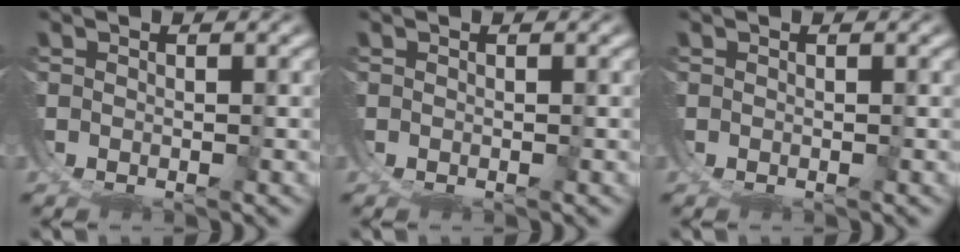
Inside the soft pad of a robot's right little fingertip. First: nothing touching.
{"total": 0.0}
{"total": 0.0}